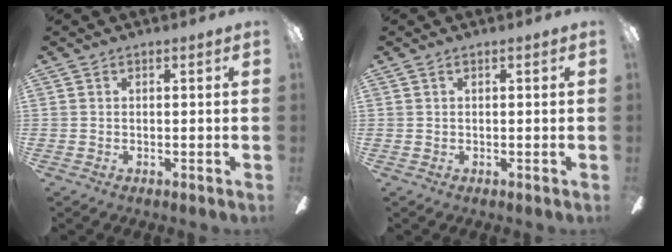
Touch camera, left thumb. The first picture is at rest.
{"total": 0.0}